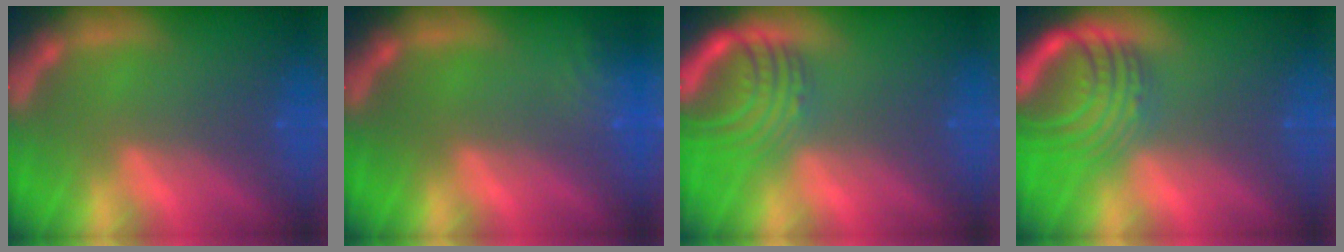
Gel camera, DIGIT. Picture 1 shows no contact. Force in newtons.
{"total": 3.0}
{"total": 7.1}
{"total": 8.5}